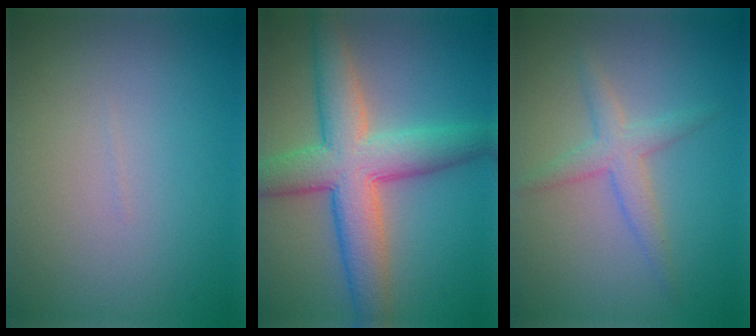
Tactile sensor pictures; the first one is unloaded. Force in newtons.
{"total": 8.3, "press": 8.3, "slide": 0.2}
{"total": 2.5, "press": 2.5, "slide": 0.0}